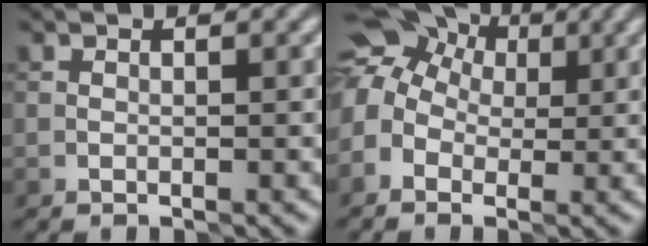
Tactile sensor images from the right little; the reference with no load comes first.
{"total": 8.4, "force": [1.6, 6.9, 4.5], "torque": [-0.084, 0.041, -0.005]}